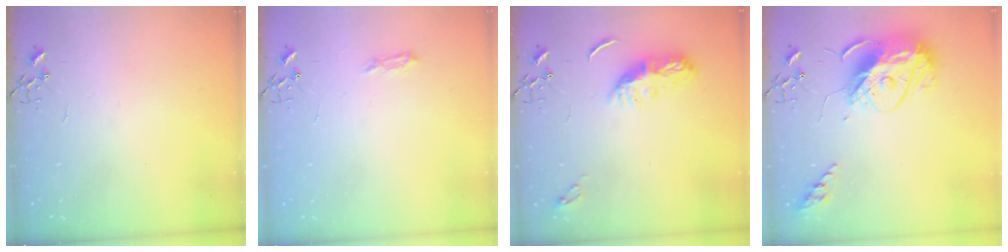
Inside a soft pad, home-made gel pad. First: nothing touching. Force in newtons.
{"total": 4.0, "press": 4.0, "slide": 0.6}
{"total": 8.7, "press": 8.7, "slide": 0.3}
{"total": 16.5, "press": 16.4, "slide": 1.3}